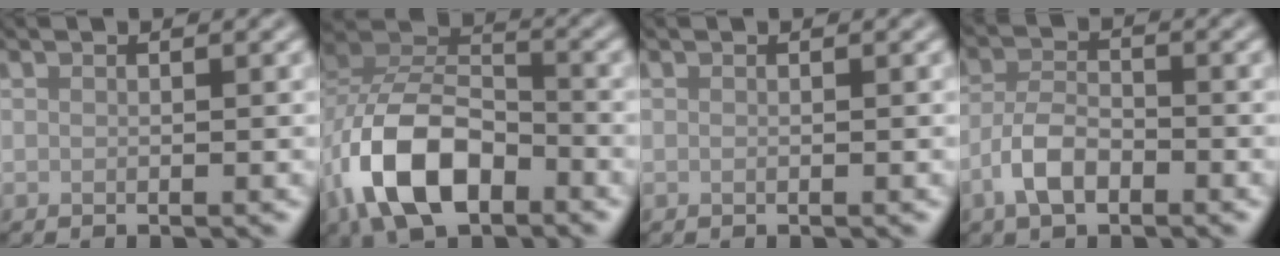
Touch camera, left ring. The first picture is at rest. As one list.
[{"total": 9.9, "force": [-4.4, 5.7, 6.8], "torque": [-0.142, 0.007, -0.088]}, {"total": 0.0}, {"total": 3.9, "force": [-2.1, 1.9, 2.6], "torque": [-0.047, 0.005, -0.047]}]